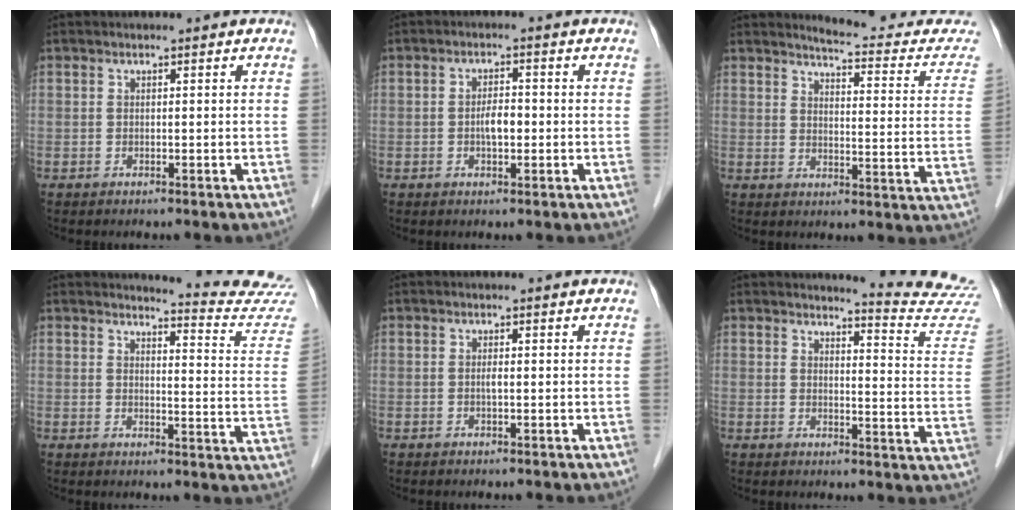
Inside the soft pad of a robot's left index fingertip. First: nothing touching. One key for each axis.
{"total": 2.8, "fx": -0.6, "fy": 1.1, "fz": 2.5, "tx": -0.045, "ty": 0.001, "tz": -0.011}
{"total": 13.7, "fx": 13.2, "fy": 1.2, "fz": 3.3, "tx": -0.029, "ty": -0.069, "tz": 0.138}
{"total": 13.0, "fx": 13.0, "fy": -1.3, "fz": 0.4, "tx": 0.004, "ty": -0.124, "tz": 0.123}
{"total": 0.6, "fx": -0.2, "fy": 0.0, "fz": 0.6, "tx": -0.012, "ty": -0.003, "tz": -0.005}
{"total": 12.9, "fx": 12.8, "fy": -1.5, "fz": 0.8, "tx": -0.003, "ty": -0.126, "tz": 0.122}